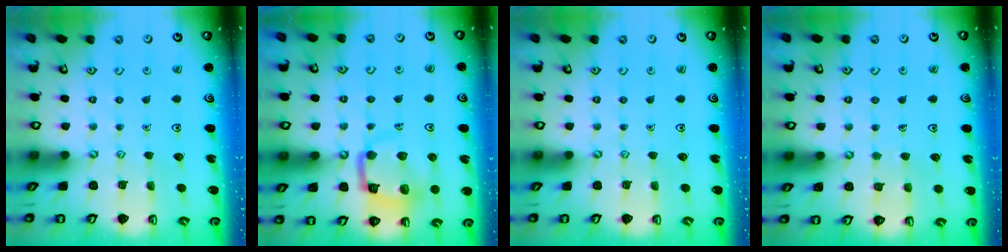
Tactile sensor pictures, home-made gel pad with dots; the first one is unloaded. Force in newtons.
{"total": 11.9, "press": 11.8, "slide": 1.2}
{"total": 0.0}
{"total": 4.1, "press": 4.0, "slide": 0.4}